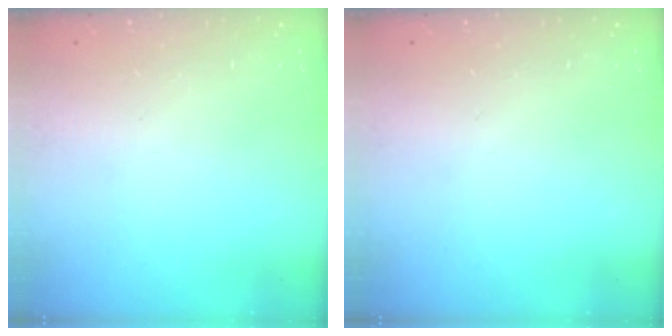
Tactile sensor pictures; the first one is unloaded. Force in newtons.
{"total": 0.0}